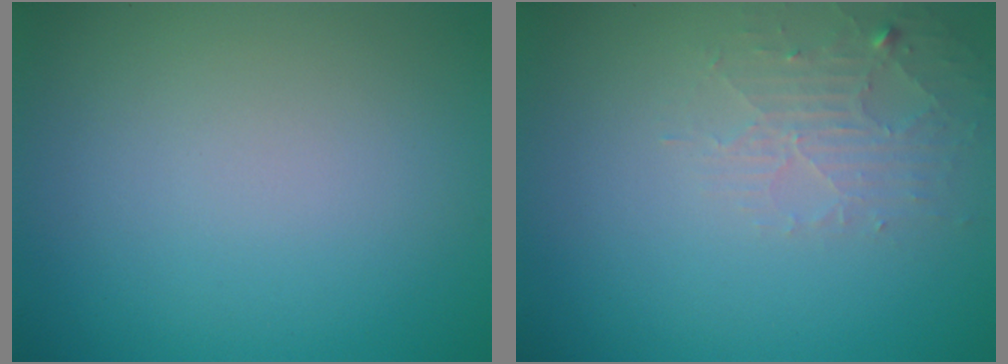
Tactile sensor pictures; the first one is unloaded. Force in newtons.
{"total": 2.2, "press": 2.2, "slide": 0.5}